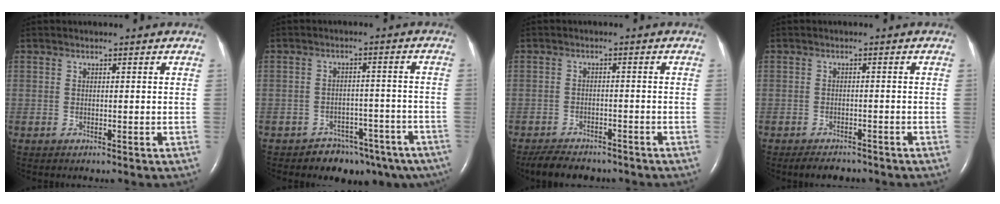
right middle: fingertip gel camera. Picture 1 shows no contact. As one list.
[{"total": 10.0, "force": [-7.9, 5.8, 2.0], "torque": [-0.003, 0.030, -0.094]}, {"total": 8.1, "force": [-7.0, 2.8, 3.0], "torque": [-0.050, -0.009, -0.101]}, {"total": 4.0, "force": [-3.5, 1.5, 1.4], "torque": [-0.025, -0.005, -0.046]}]